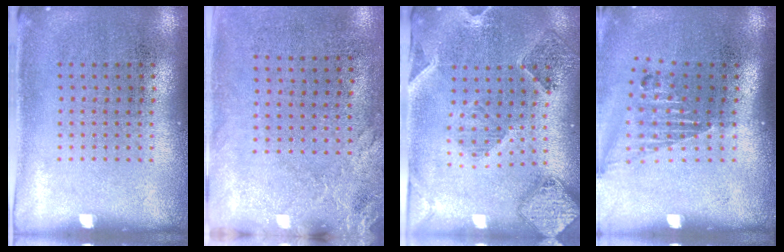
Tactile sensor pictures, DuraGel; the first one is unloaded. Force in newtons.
{"total": 2.6, "press": 2.1, "slide": 1.5}
{"total": 1.5, "press": 1.5, "slide": 0.3}
{"total": 1.5, "press": 1.2, "slide": 0.9}